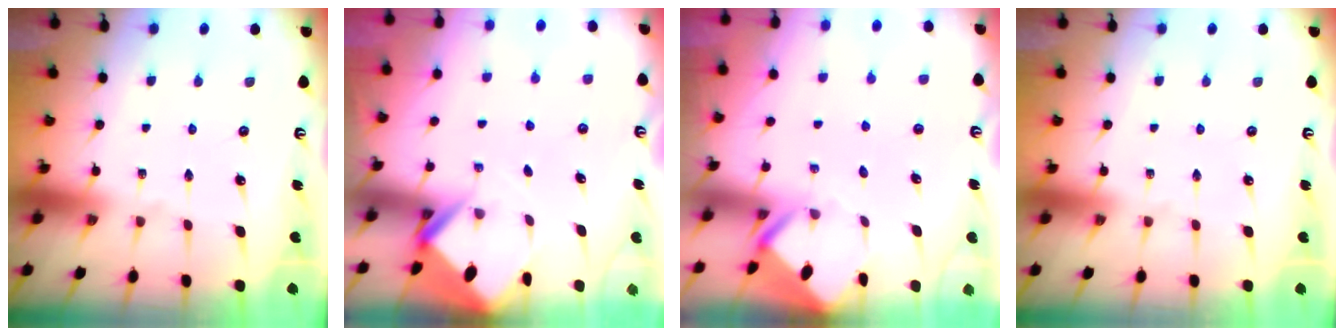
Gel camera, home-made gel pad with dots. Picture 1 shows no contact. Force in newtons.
{"total": 2.6, "press": 2.6, "slide": 0.1}
{"total": 2.9, "press": 2.9, "slide": 0.2}
{"total": 0.0}